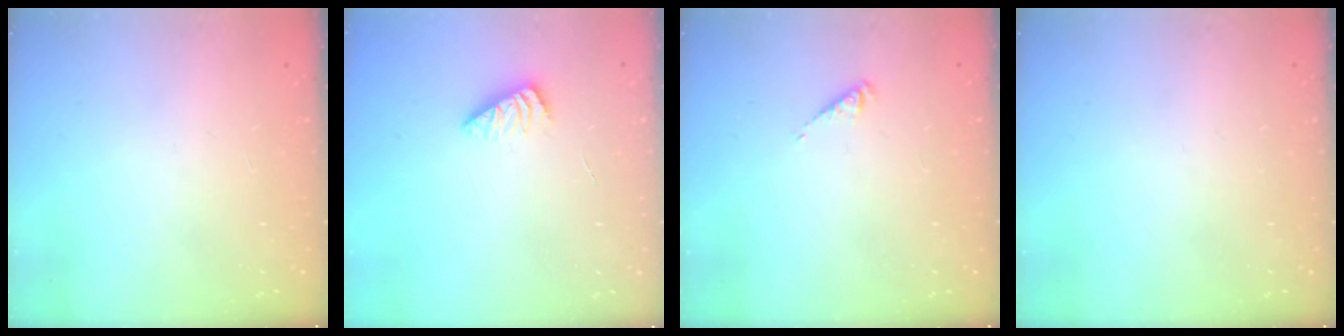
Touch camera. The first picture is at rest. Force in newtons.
{"total": 2.8, "press": 2.8, "slide": 0.4}
{"total": 1.1, "press": 1.0, "slide": 0.3}
{"total": 0.0}